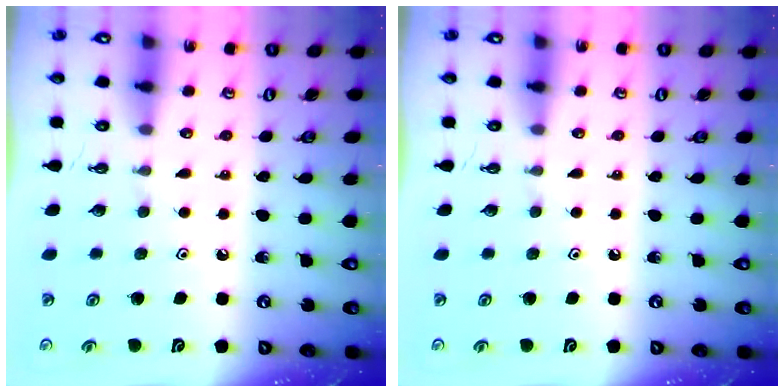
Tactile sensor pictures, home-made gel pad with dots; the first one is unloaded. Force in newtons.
{"total": 0.0}